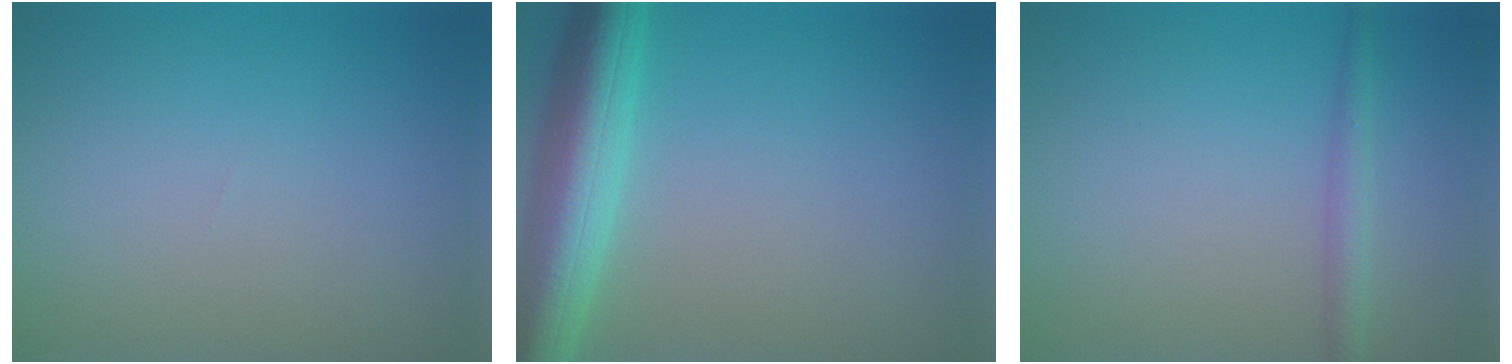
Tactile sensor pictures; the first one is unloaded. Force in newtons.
{"total": 7.4, "press": 7.4, "slide": 0.6}
{"total": 1.8, "press": 1.8, "slide": 0.1}